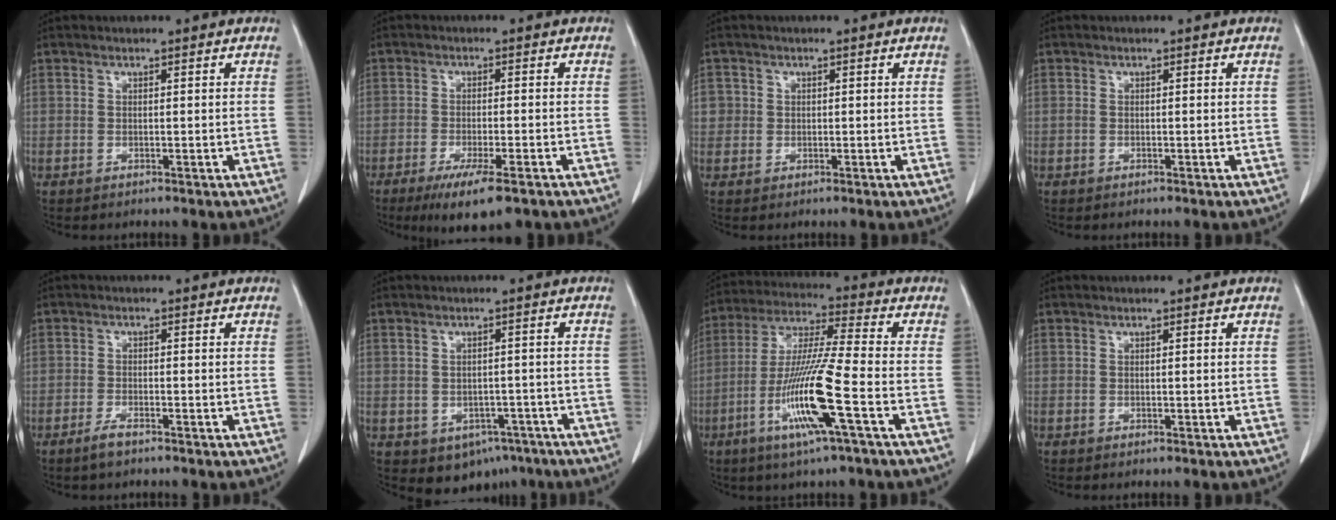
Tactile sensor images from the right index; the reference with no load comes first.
{"total": 8.7, "force": [-5.8, 1.2, 6.4], "torque": [-0.099, -0.021, -0.085]}
{"total": 2.0, "force": [0.2, 2.0, 0.1], "torque": [0.013, 0.007, 0.004]}
{"total": 0.0}
{"total": 2.2, "force": [-1.7, 0.3, 1.3], "torque": [-0.034, -0.004, -0.032]}
{"total": 6.8, "force": [-3.8, 5.1, 2.5], "torque": [-0.022, 0.011, -0.039]}
{"total": 14.0, "force": [-5.0, -0.5, 13.0], "torque": [-0.263, -0.013, -0.100]}
{"total": 0.0}